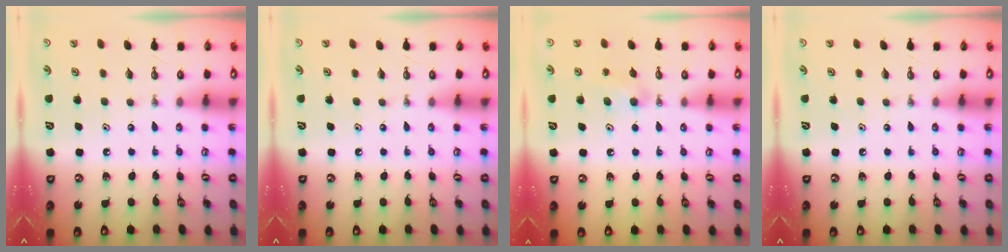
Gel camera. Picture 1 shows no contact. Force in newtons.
{"total": 0.0}
{"total": 10.4, "press": 6.8, "slide": 7.8}
{"total": 0.0}